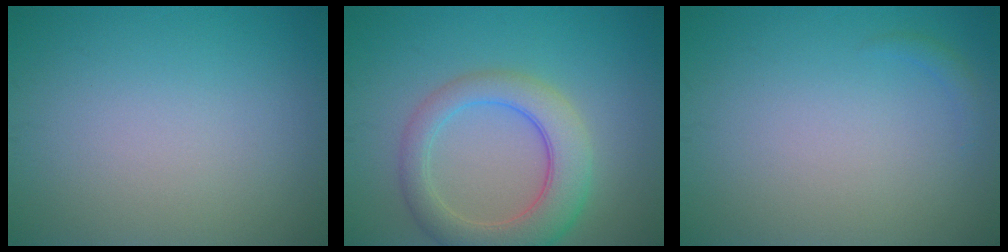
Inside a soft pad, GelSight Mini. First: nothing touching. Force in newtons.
{"total": 5.9, "press": 5.8, "slide": 0.4}
{"total": 0.7, "press": 0.7, "slide": 0.1}